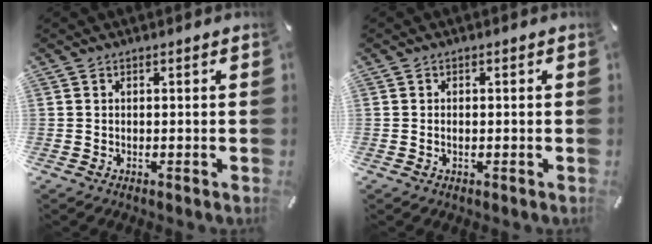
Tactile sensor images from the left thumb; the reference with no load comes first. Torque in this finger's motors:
{"motor_torque": [-0.31, -0.64, -0.09, 0.08, -0.04]}